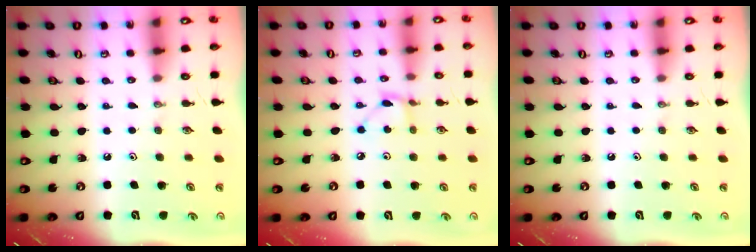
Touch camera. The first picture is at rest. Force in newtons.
{"total": 2.6, "press": 2.6, "slide": 0.1}
{"total": 0.0}